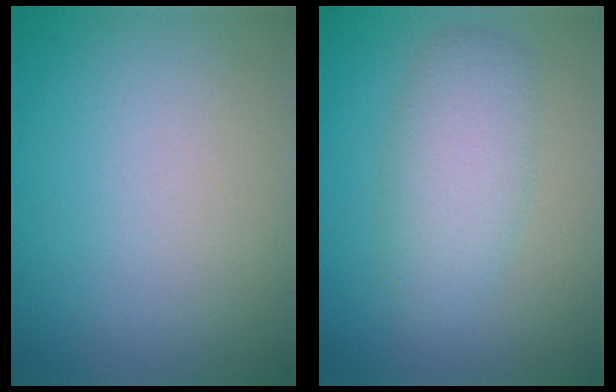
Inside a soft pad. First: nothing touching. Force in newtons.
{"total": 3.9, "press": 3.9, "slide": 0.1}